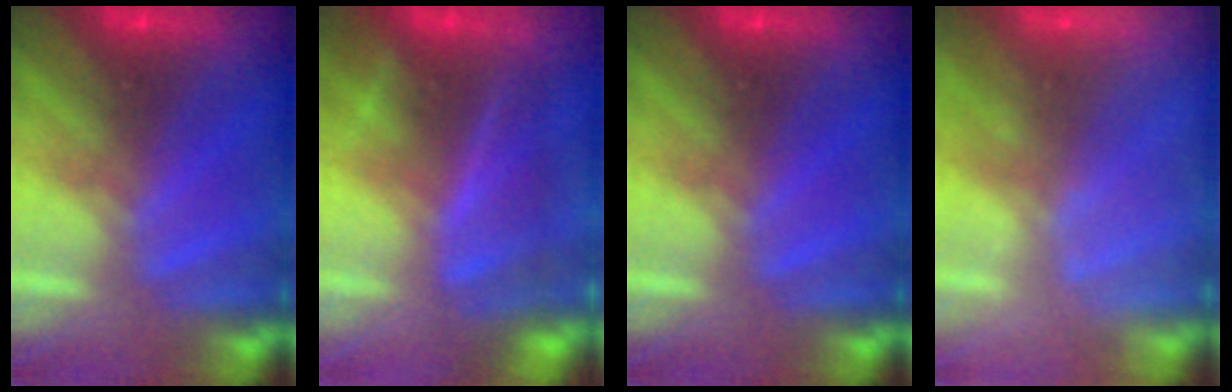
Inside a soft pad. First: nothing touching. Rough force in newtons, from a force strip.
{"total": 4.6}
{"total": 0.0}
{"total": 2.2}